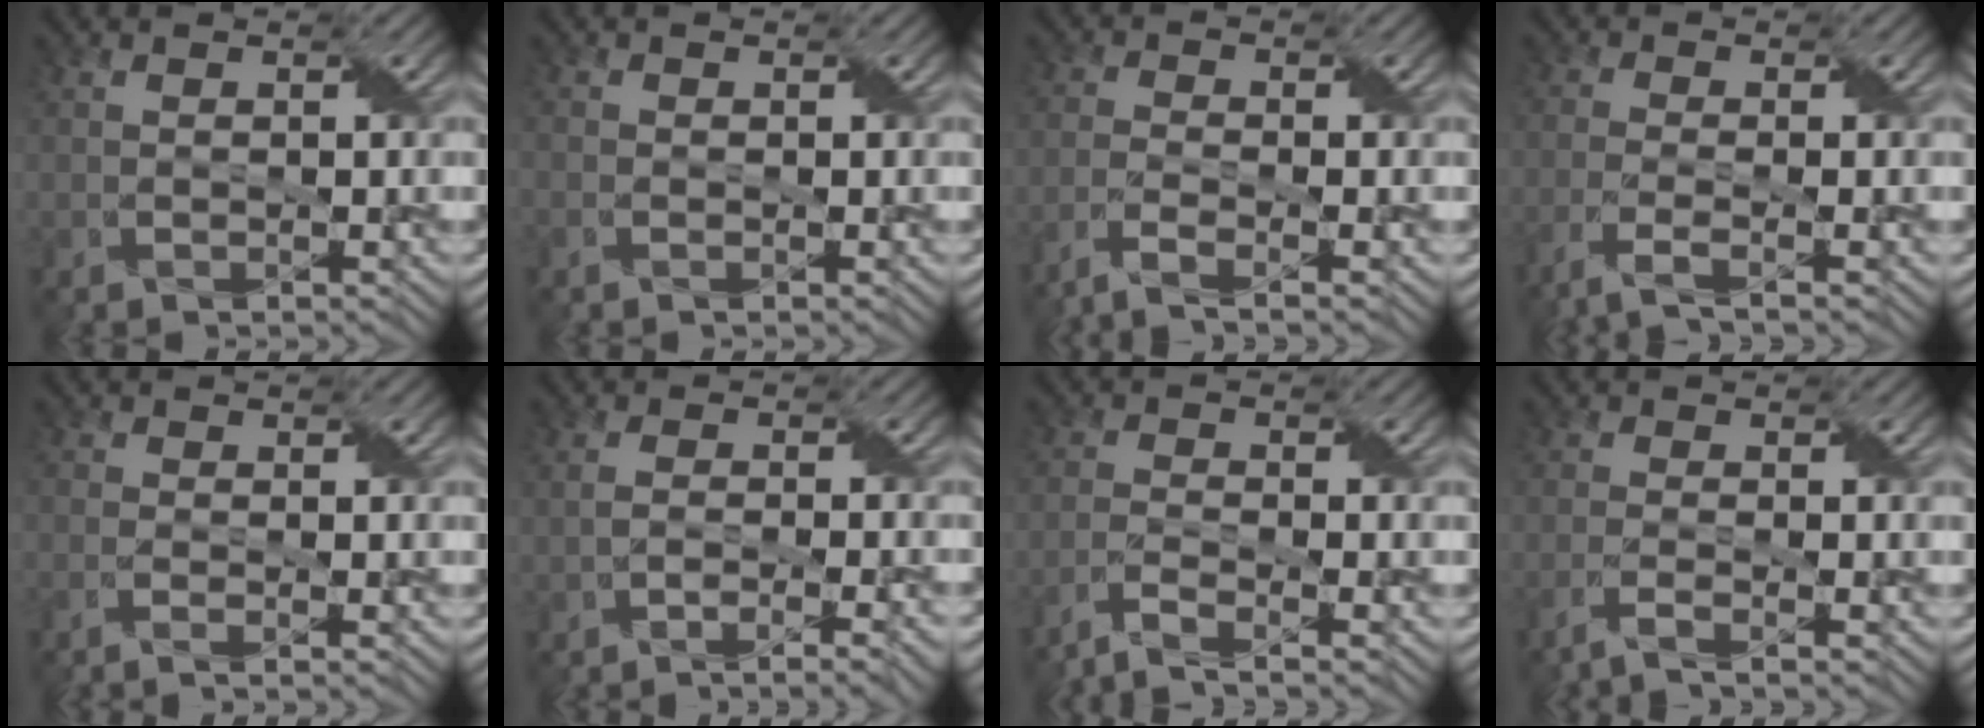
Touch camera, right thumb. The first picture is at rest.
{"total": 0.5, "force": [-0.5, 0.1, 0.2], "torque": [-0.005, 0.001, -0.012]}
{"total": 4.3, "force": [-3.1, 0.9, 2.9], "torque": [-0.052, -0.001, -0.071]}
{"total": 4.4, "force": [-2.7, 1.0, 3.2], "torque": [-0.054, 0.000, -0.067]}
{"total": 2.1, "force": [-1.2, 0.5, 1.7], "torque": [-0.022, 0.003, -0.036]}
{"total": 4.3, "force": [-2.5, 0.9, 3.4], "torque": [-0.053, -0.001, -0.042]}
{"total": 4.4, "force": [-3.5, 0.7, 2.6], "torque": [-0.041, 0.000, -0.077]}
{"total": 3.1, "force": [-2.1, 0.5, 2.2], "torque": [-0.033, 0.002, -0.056]}